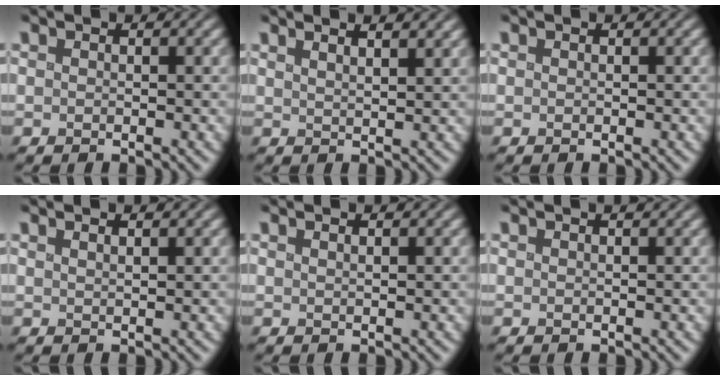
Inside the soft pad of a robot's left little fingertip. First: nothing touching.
{"total": 4.0, "force": [2.8, 1.3, 2.5], "torque": [0.000, 0.022, 0.010]}
{"total": 0.0}
{"total": 1.2, "force": [0.9, 0.1, 0.7], "torque": [-0.004, 0.004, 0.009]}
{"total": 0.6, "force": [0.5, -0.1, 0.2], "torque": [-0.005, 0.001, 0.009]}
{"total": 0.9, "force": [0.8, 0.1, 0.4], "torque": [-0.005, -0.003, 0.011]}